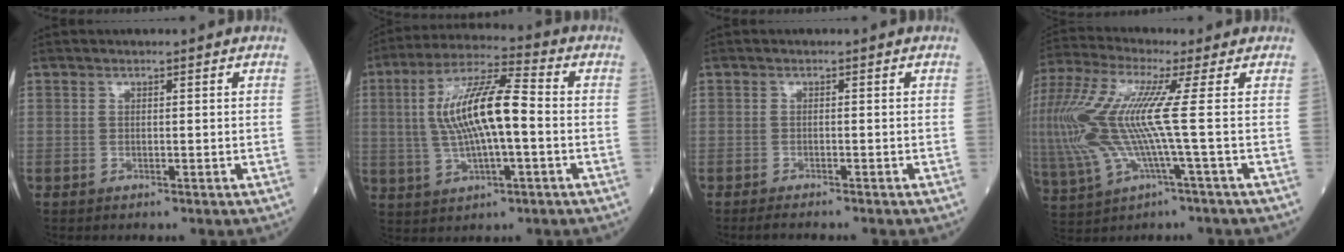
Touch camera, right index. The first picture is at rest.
{"total": 12.7, "force": [0.1, 2.7, 12.4], "torque": [-0.243, 0.018, 0.003]}
{"total": 3.2, "force": [-2.8, 0.0, 1.6], "torque": [-0.023, -0.005, -0.038]}
{"total": 16.1, "force": [0.3, 1.9, 16.0], "torque": [-0.384, 0.012, 0.002]}